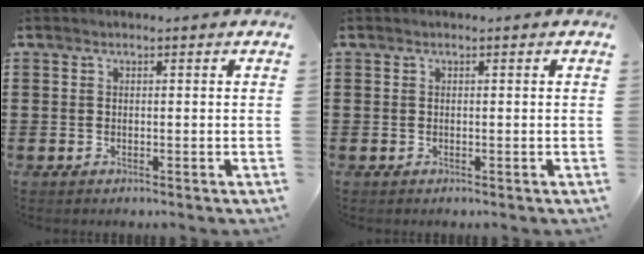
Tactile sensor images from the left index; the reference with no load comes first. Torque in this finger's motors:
{"motor_torque": [0.00, 0.01, -0.01, 0.01]}